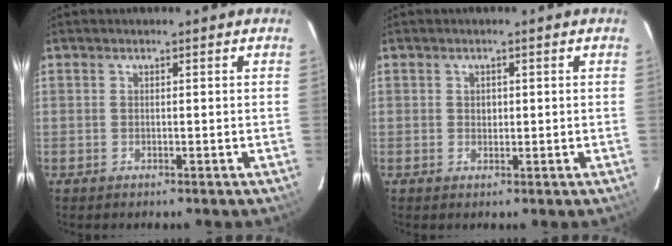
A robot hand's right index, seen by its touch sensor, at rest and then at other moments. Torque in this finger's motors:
{"motor_torque": [0.03, 0.02, 0.01, 0.02]}